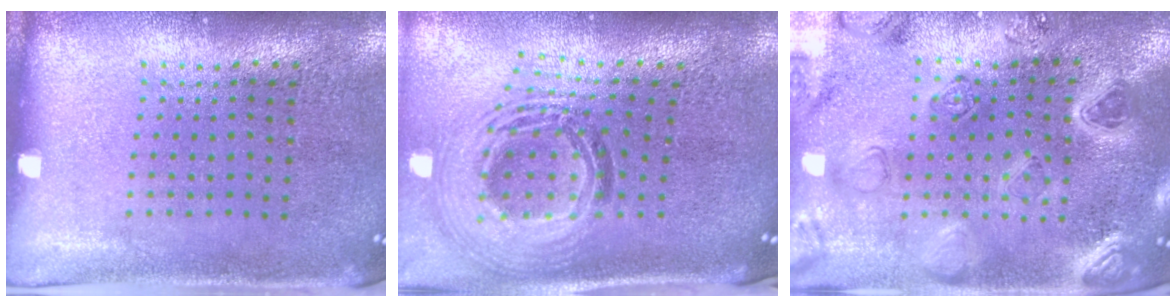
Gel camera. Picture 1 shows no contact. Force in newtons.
{"total": 2.0, "press": 1.6, "slide": 1.2}
{"total": 2.2, "press": 2.2, "slide": 0.2}